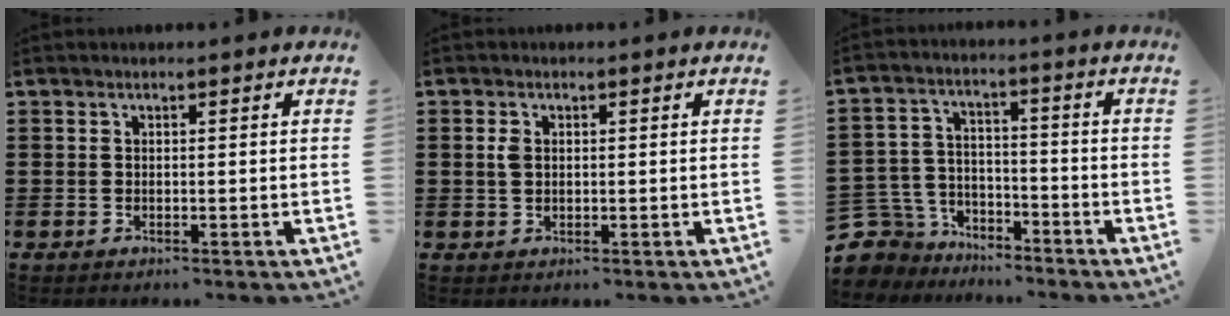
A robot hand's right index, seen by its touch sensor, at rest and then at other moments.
{"total": 1.8, "force": [0.4, 1.1, 1.4], "torque": [-0.031, 0.005, 0.006]}
{"total": 6.4, "force": [-5.4, 3.5, 0.6], "torque": [-0.050, 0.007, -0.113]}